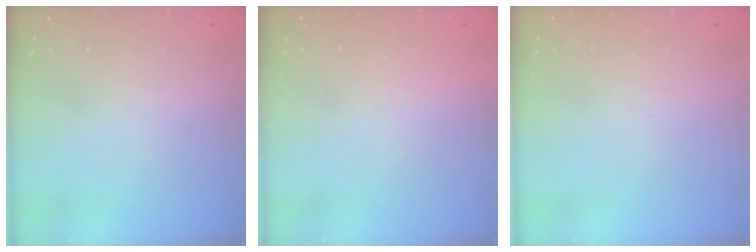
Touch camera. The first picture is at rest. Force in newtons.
{"total": 1.6, "press": 1.6, "slide": 0.1}
{"total": 0.0}